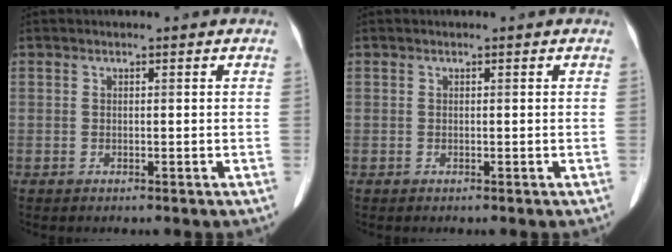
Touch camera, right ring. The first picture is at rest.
{"total": 0.0}